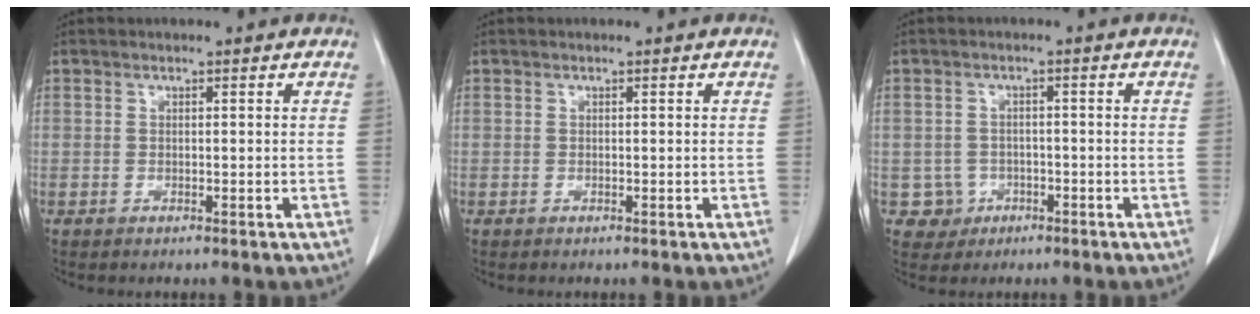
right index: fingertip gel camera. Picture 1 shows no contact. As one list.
[{"total": 0.0}, {"total": 3.7, "force": [-1.3, 3.4, -0.2], "torque": [0.014, 0.014, -0.017]}]